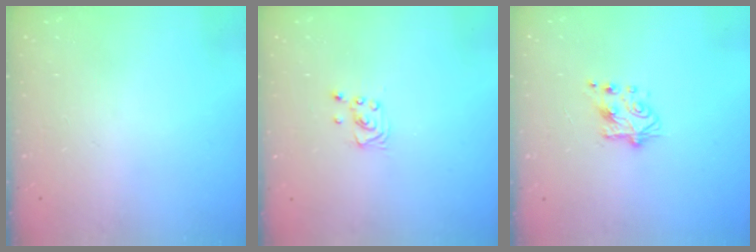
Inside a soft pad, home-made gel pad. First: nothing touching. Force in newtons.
{"total": 2.2, "press": 2.2, "slide": 0.2}
{"total": 6.4, "press": 6.4, "slide": 0.5}